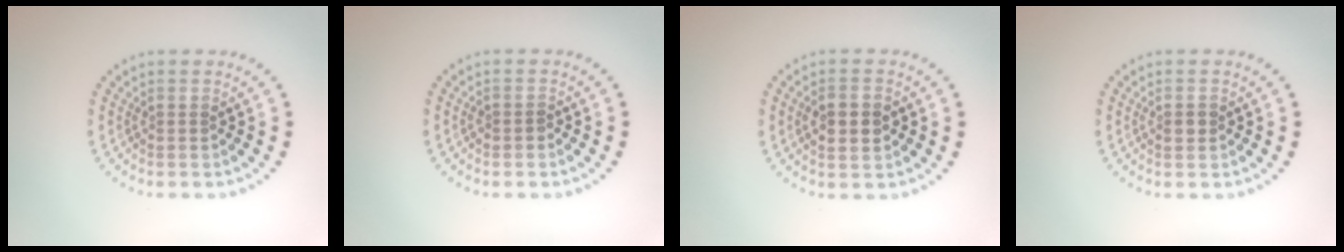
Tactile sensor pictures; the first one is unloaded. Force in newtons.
{"total": 0.8, "press": 0.7, "slide": 0.4}
{"total": 2.9, "press": 2.9, "slide": 0.1}
{"total": 1.3, "press": 1.3, "slide": 0.0}